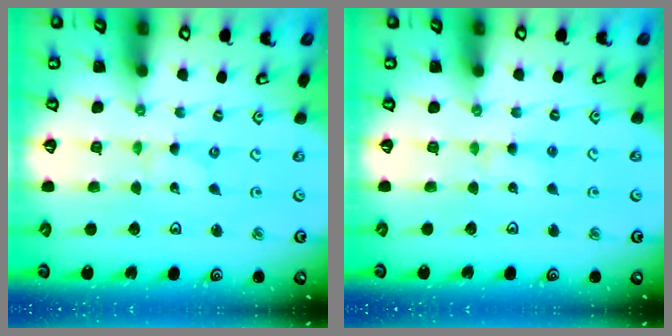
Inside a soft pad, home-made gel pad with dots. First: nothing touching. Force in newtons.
{"total": 2.4, "press": 2.4, "slide": 0.3}